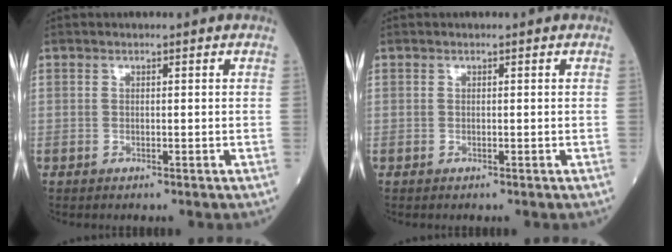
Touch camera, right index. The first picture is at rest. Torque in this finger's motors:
{"motor_torque": [0.05, 0.00, -0.02, 0.00]}